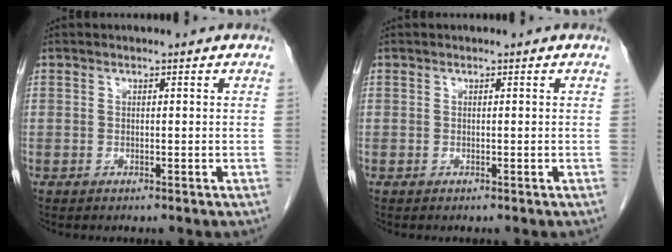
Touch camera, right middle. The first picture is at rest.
{"total": 0.0}